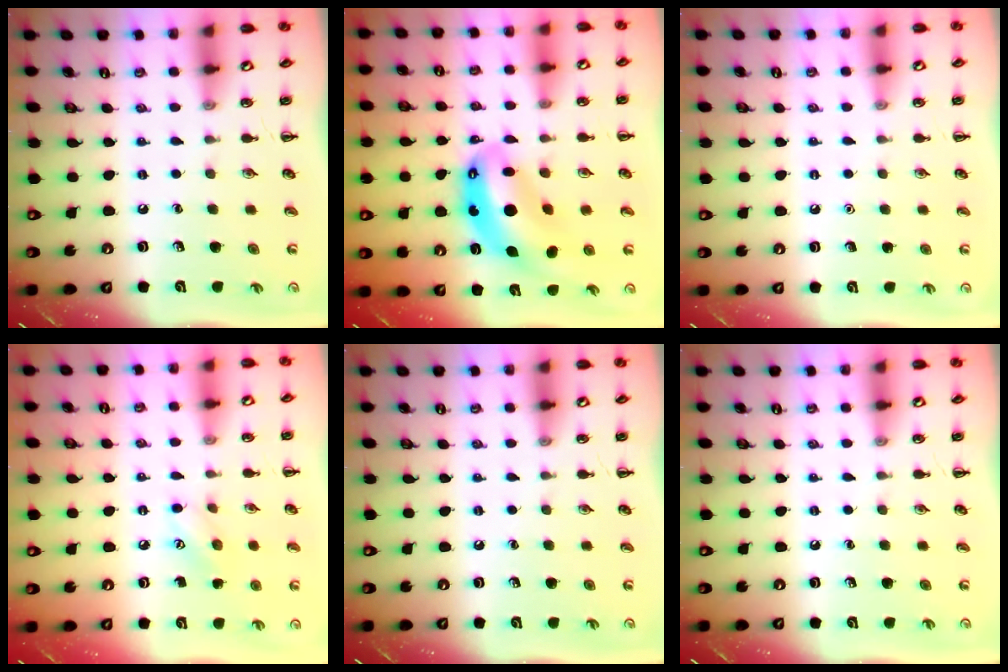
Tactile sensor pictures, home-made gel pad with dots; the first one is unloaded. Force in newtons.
{"total": 12.8, "press": 12.4, "slide": 3.2}
{"total": 1.6, "press": 1.5, "slide": 0.1}
{"total": 5.6, "press": 5.5, "slide": 1.1}
{"total": 0.0}
{"total": 0.0}